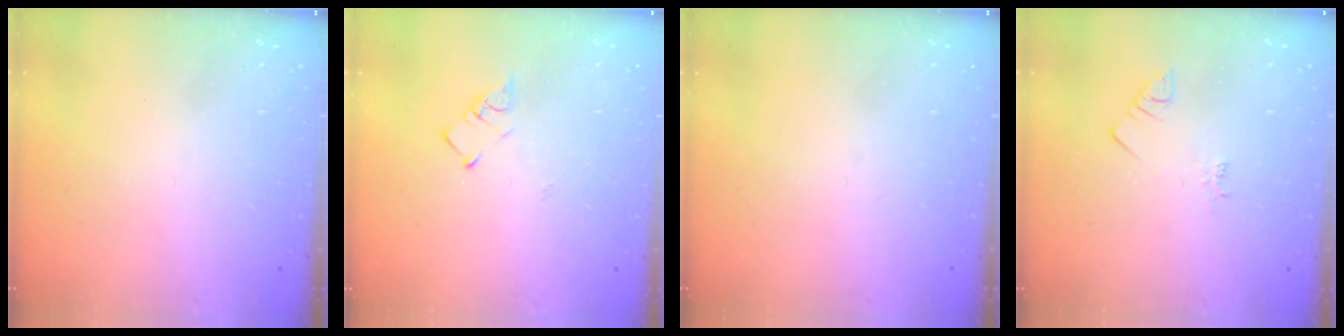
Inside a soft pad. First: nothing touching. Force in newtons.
{"total": 2.9, "press": 2.9, "slide": 0.0}
{"total": 0.0}
{"total": 2.2, "press": 2.2, "slide": 0.6}